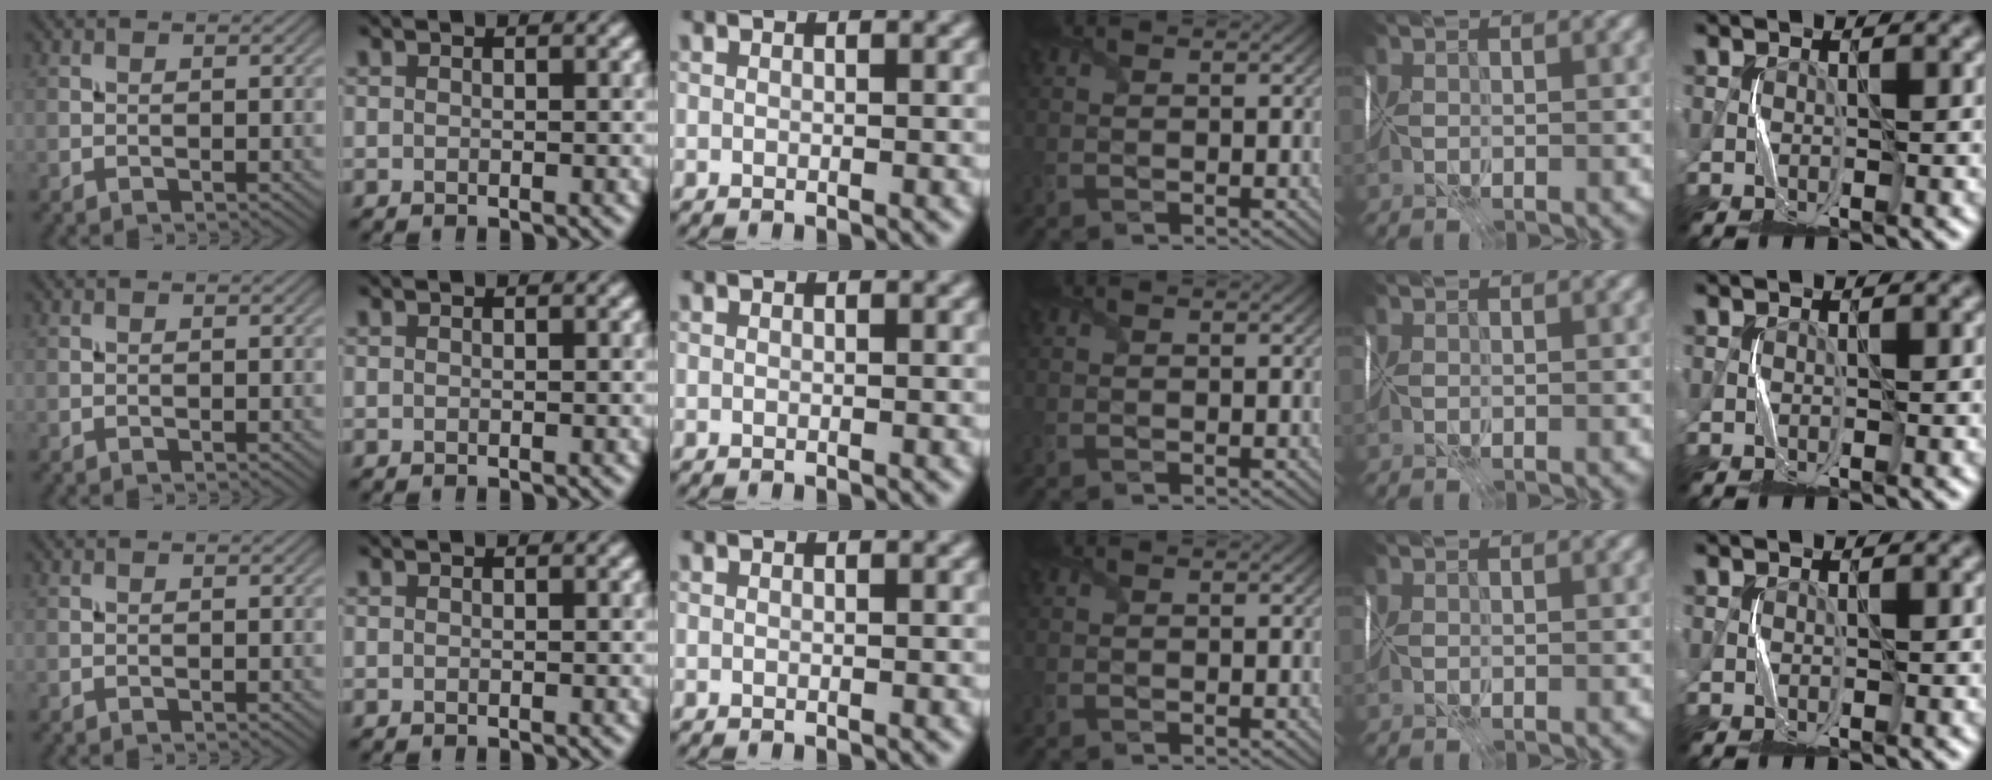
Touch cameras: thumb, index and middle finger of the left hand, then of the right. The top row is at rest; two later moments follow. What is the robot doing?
{"motion": "fold", "object": "shipping label"}